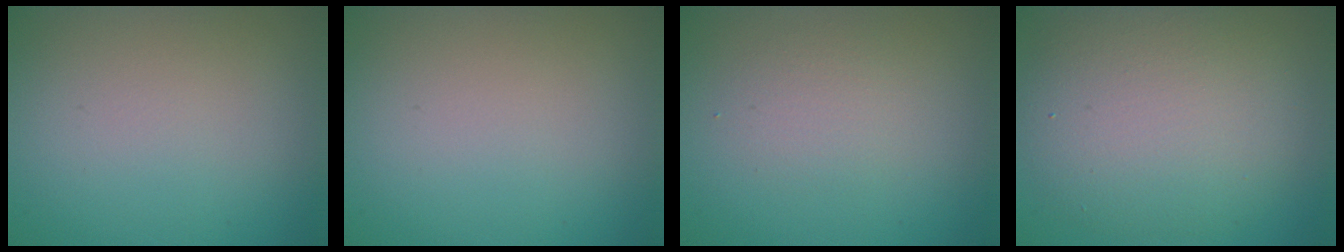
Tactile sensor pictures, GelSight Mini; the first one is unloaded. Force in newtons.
{"total": 0.0}
{"total": 1.7, "press": 1.7, "slide": 0.1}
{"total": 7.8, "press": 7.8, "slide": 0.5}